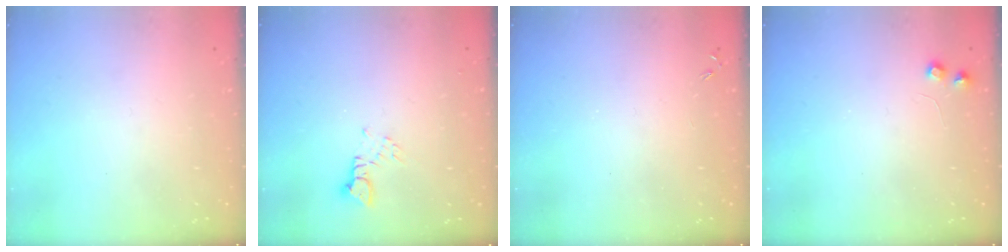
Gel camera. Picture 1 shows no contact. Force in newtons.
{"total": 2.4, "press": 2.4, "slide": 0.1}
{"total": 0.0}
{"total": 4.6, "press": 4.6, "slide": 0.7}